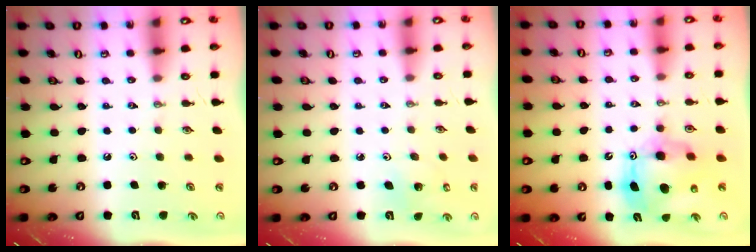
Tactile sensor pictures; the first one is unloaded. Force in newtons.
{"total": 2.9, "press": 2.9, "slide": 0.2}
{"total": 12.5, "press": 12.5, "slide": 1.1}